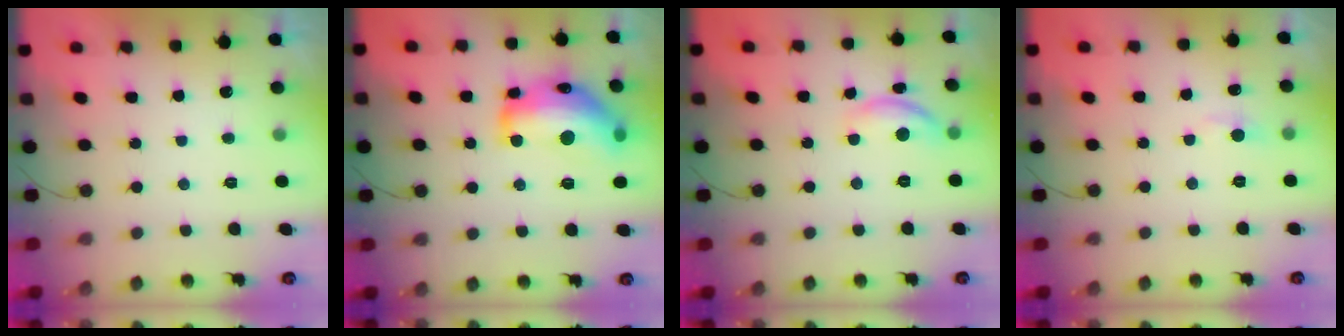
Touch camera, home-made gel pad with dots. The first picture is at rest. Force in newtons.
{"total": 20.4, "press": 20.3, "slide": 1.2}
{"total": 9.3, "press": 9.3, "slide": 0.6}
{"total": 3.9, "press": 3.9, "slide": 0.5}